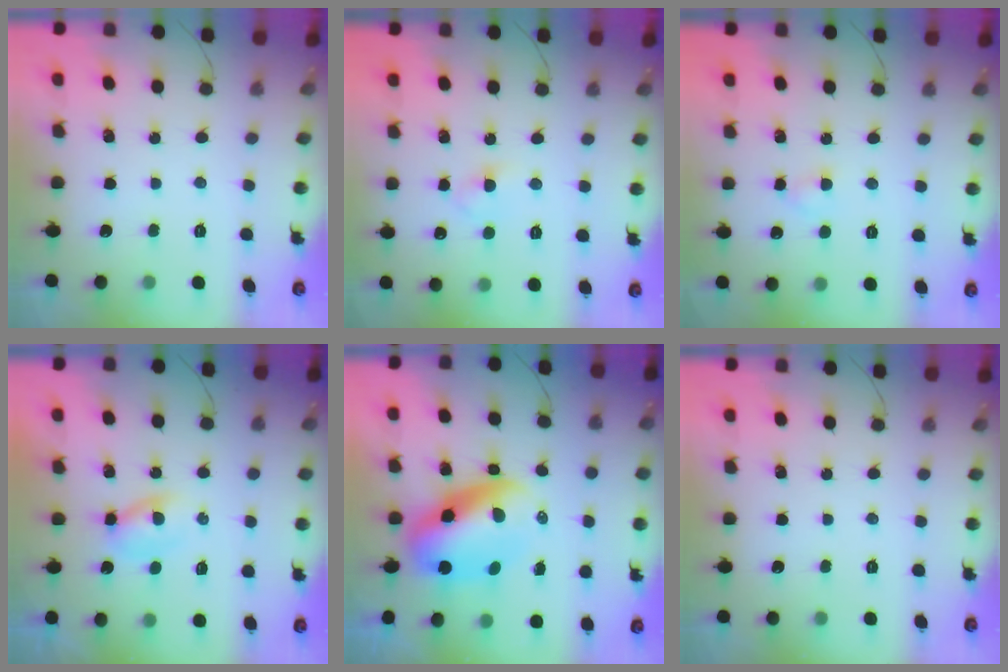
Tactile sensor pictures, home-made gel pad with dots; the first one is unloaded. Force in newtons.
{"total": 3.0, "press": 2.8, "slide": 1.3}
{"total": 2.0, "press": 1.7, "slide": 1.0}
{"total": 2.1, "press": 1.9, "slide": 0.9}
{"total": 10.5, "press": 10.2, "slide": 2.4}
{"total": 0.0}